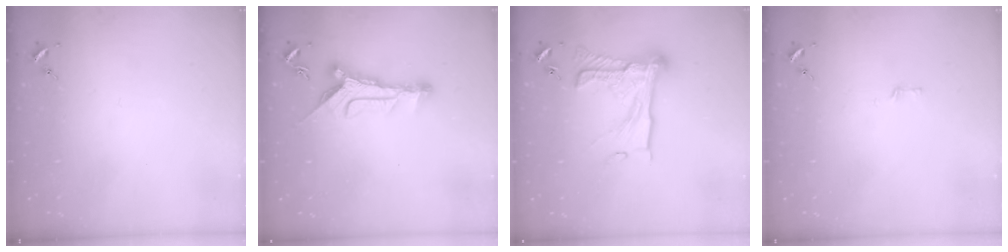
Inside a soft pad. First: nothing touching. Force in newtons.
{"total": 11.0, "press": 10.9, "slide": 0.7}
{"total": 19.5, "press": 19.5, "slide": 1.2}
{"total": 2.8, "press": 2.8, "slide": 0.2}